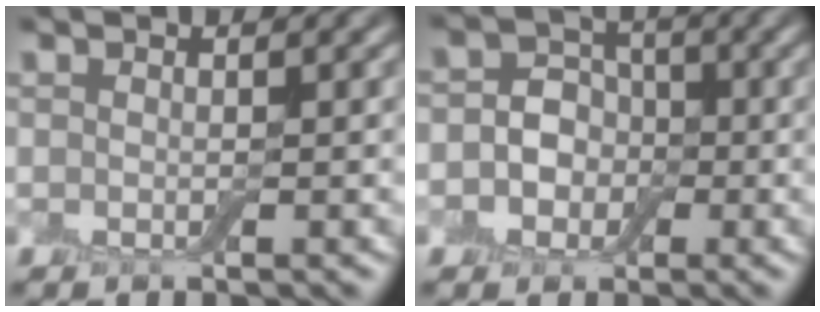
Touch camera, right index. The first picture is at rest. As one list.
[{"total": 3.4, "force": [-1.1, 2.9, 1.3], "torque": [0.003, 0.000, -0.036]}]